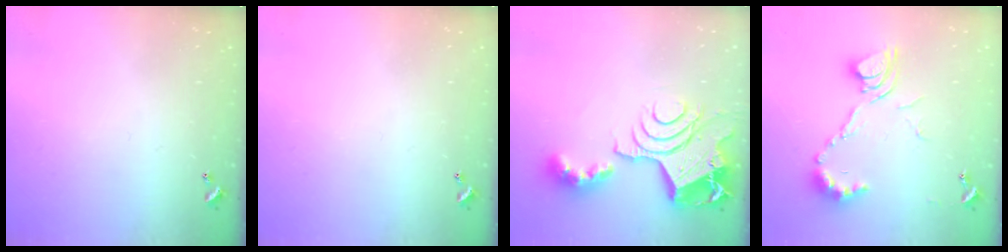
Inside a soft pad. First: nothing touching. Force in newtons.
{"total": 0.0}
{"total": 14.6, "press": 14.5, "slide": 1.8}
{"total": 10.4, "press": 10.3, "slide": 0.9}